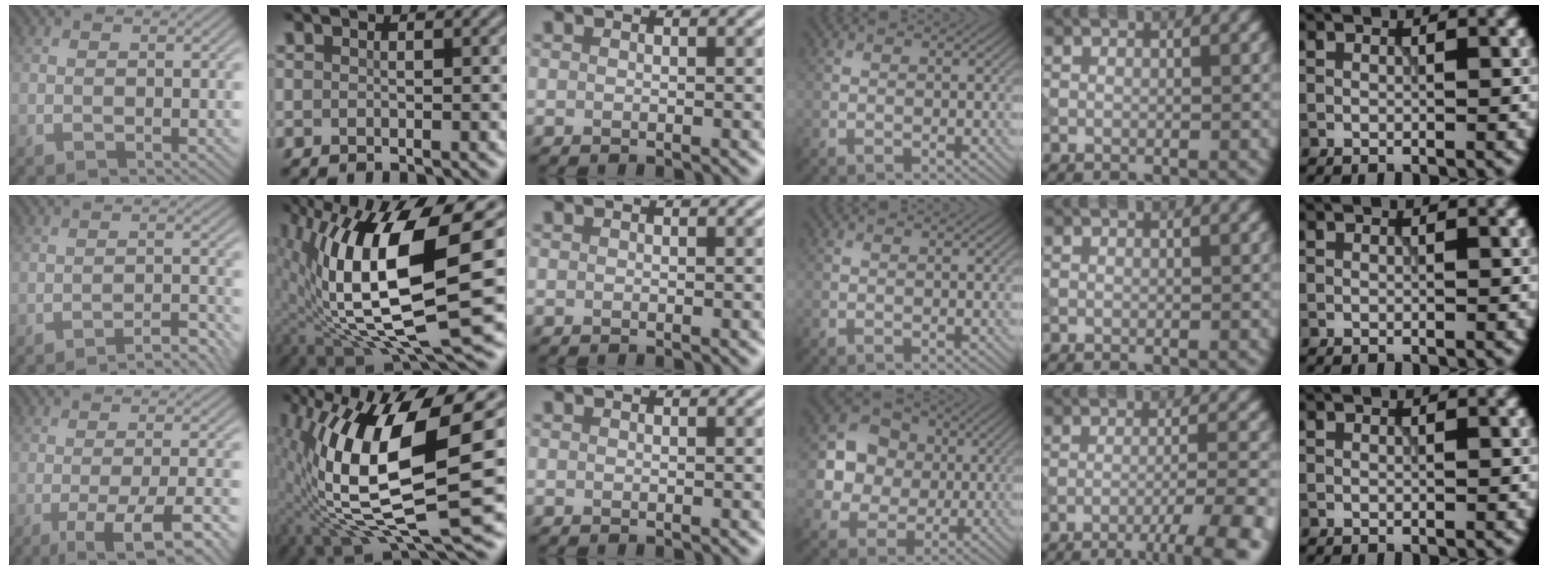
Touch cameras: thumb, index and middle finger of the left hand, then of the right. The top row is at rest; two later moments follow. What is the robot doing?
{"motion": "extract", "object": "tissue"}